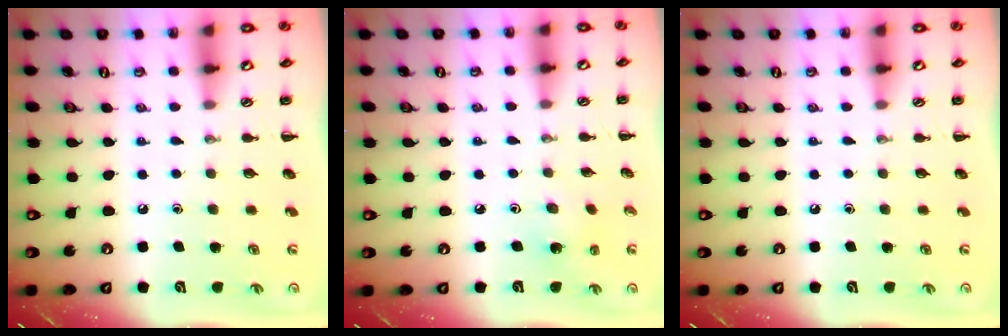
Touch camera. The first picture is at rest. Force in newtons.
{"total": 2.4, "press": 2.2, "slide": 0.8}
{"total": 0.0}